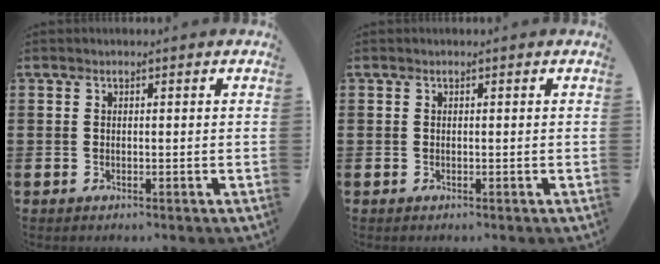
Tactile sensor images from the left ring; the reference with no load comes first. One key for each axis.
{"total": 0.0}